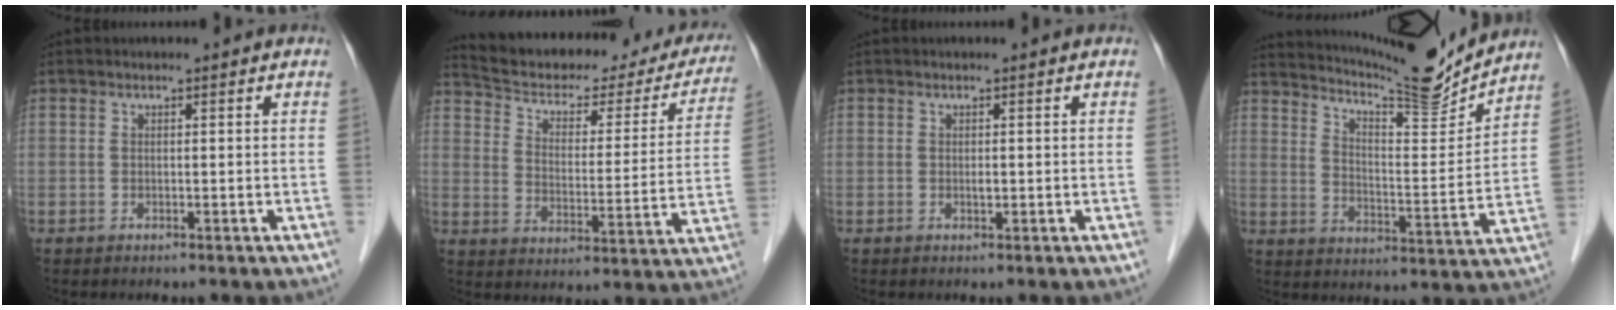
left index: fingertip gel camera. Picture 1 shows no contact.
{"total": 26.7, "force": [23.6, 7.6, 9.9], "torque": [-0.149, -0.021, 0.299]}
{"total": 0.6, "force": [0.0, 0.2, 0.5], "torque": [-0.009, 0.000, 0.000]}
{"total": 15.7, "force": [15.1, -0.1, 4.5], "torque": [-0.090, -0.039, 0.220]}